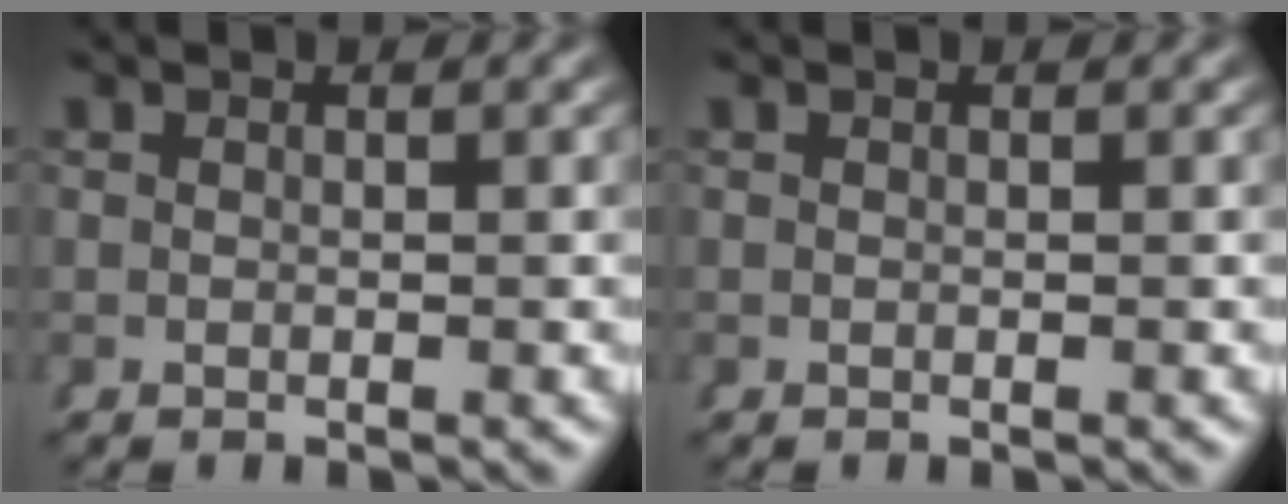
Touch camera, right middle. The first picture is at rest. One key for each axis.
{"total": 0.0}